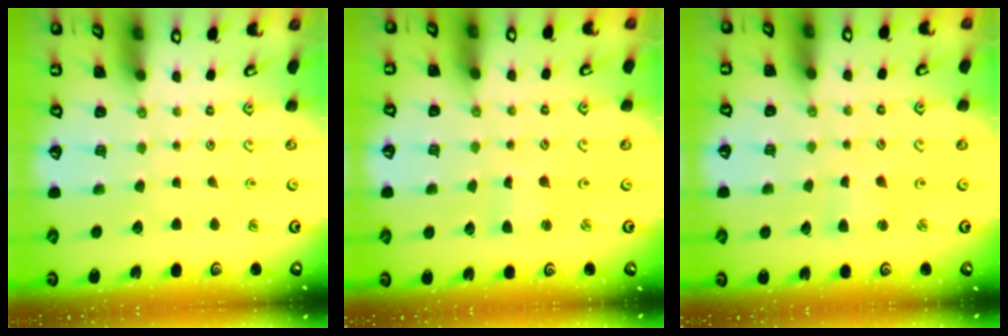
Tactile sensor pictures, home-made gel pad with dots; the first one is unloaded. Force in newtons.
{"total": 1.7, "press": 1.7, "slide": 0.1}
{"total": 2.2, "press": 2.2, "slide": 0.3}